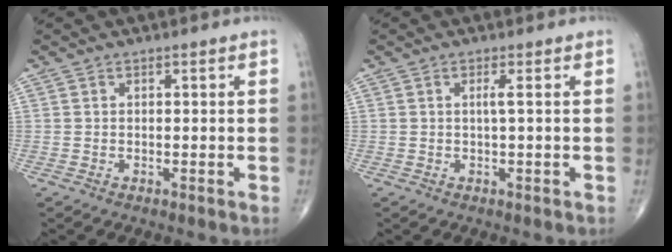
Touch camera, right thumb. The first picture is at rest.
{"total": 1.2, "force": [0.1, -0.3, 1.2], "torque": [-0.029, -0.001, 0.002]}